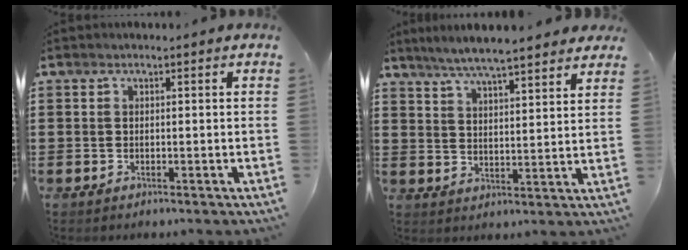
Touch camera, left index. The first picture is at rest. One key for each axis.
{"total": 5.8, "fx": 5.4, "fy": 0.0, "fz": 2.2, "tx": -0.062, "ty": -0.021, "tz": 0.094}